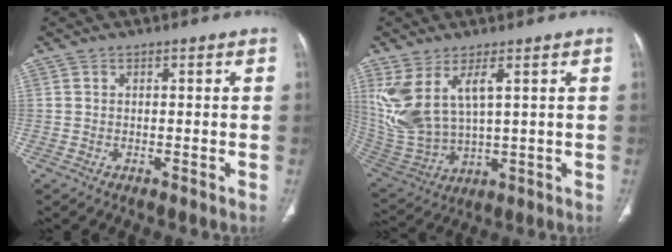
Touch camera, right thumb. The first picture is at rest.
{"total": 12.9, "force": [4.7, 5.6, 10.7], "torque": [-0.237, -0.025, 0.117]}